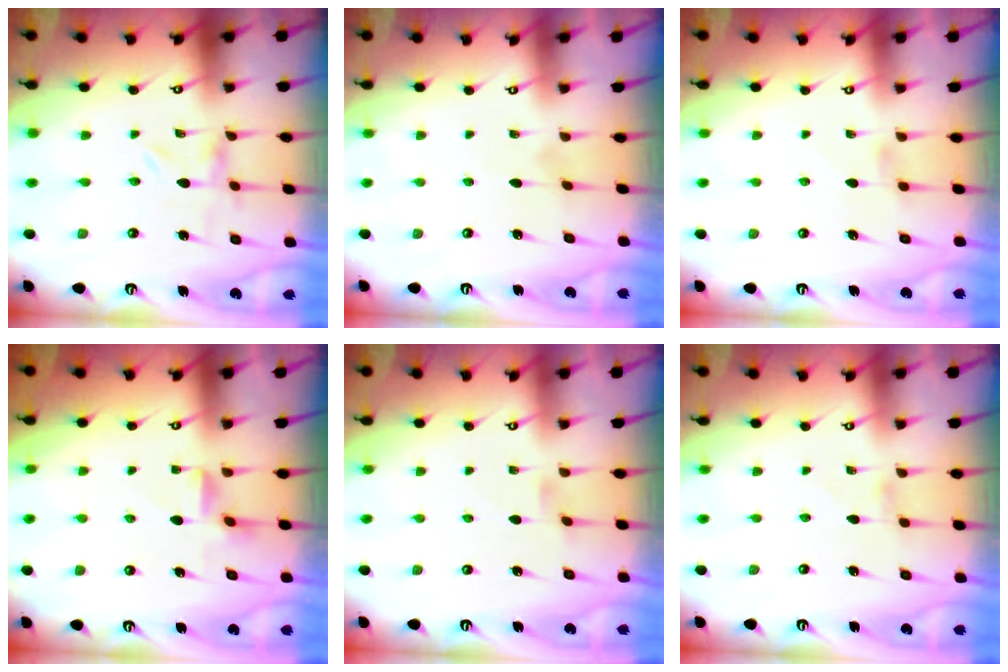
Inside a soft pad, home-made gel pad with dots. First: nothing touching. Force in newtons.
{"total": 1.2, "press": 1.2, "slide": 0.2}
{"total": 2.7, "press": 2.7, "slide": 0.3}
{"total": 2.5, "press": 2.4, "slide": 0.6}
{"total": 0.0}
{"total": 0.0}